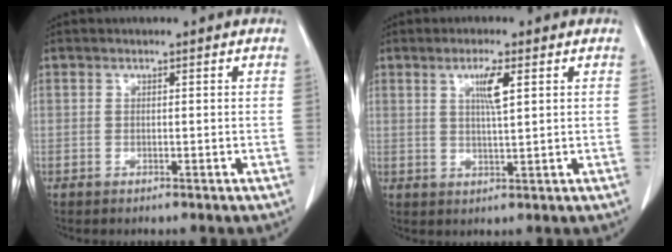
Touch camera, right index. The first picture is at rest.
{"total": 4.1, "force": [1.6, 0.1, 3.8], "torque": [-0.067, -0.002, 0.029]}